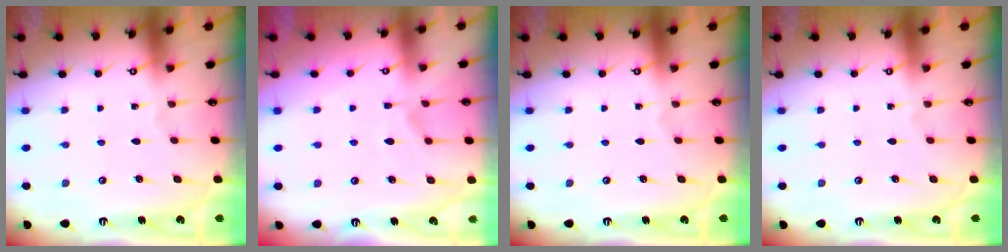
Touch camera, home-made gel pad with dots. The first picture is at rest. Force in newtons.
{"total": 1.4, "press": 0.6, "slide": 1.3}
{"total": 0.0}
{"total": 0.0}